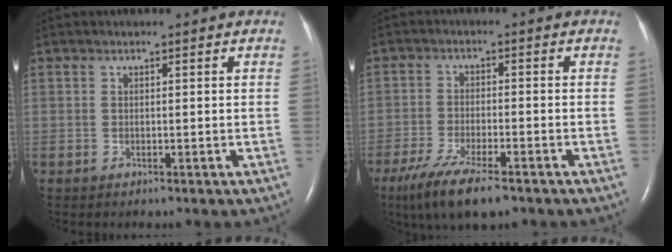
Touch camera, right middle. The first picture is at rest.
{"total": 9.8, "force": [-6.8, 2.0, 6.8], "torque": [-0.127, -0.023, -0.111]}